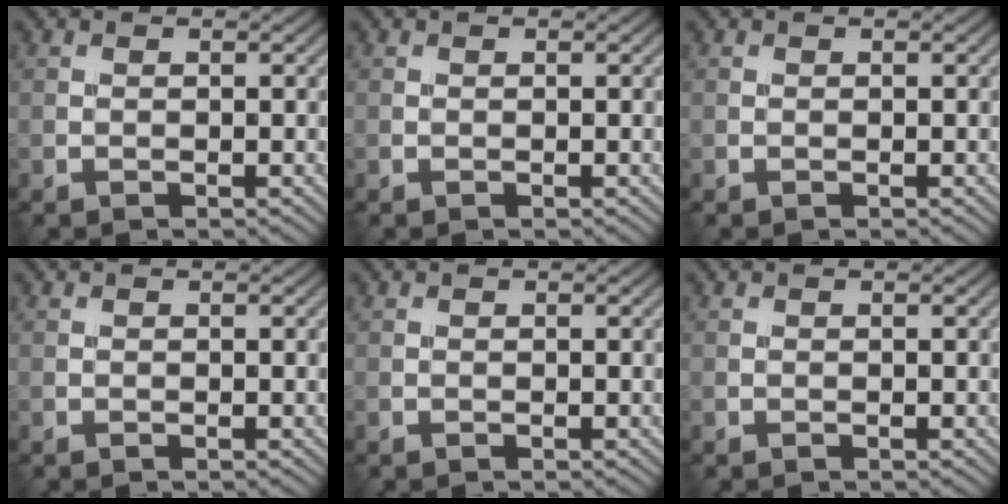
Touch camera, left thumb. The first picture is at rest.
{"total": 0.0}
{"total": 0.0}
{"total": 0.0}
{"total": 0.0}
{"total": 0.0}